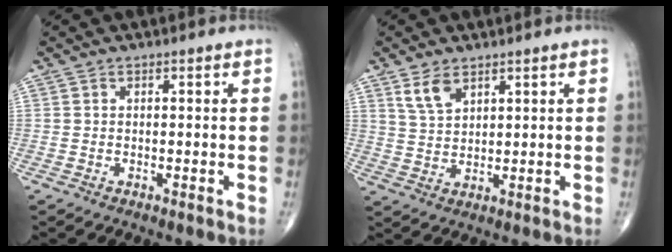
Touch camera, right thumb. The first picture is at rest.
{"total": 4.8, "force": [3.0, 2.4, 2.8], "torque": [-0.047, -0.016, 0.066]}